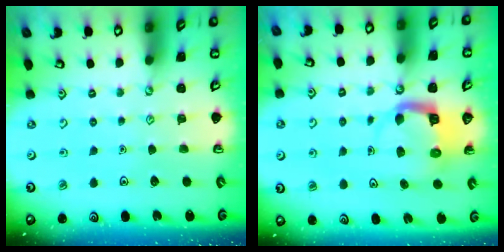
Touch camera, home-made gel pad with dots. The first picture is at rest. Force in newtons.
{"total": 6.7, "press": 6.7, "slide": 0.1}